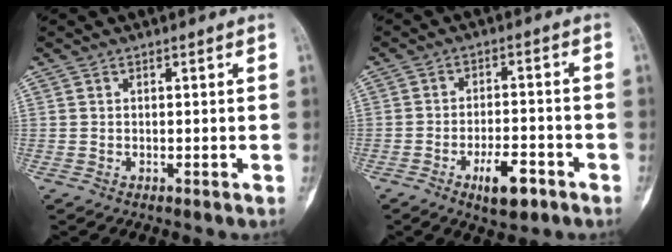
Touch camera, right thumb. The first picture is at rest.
{"total": 7.3, "force": [-3.9, 2.9, 5.4], "torque": [-0.077, 0.021, -0.058]}